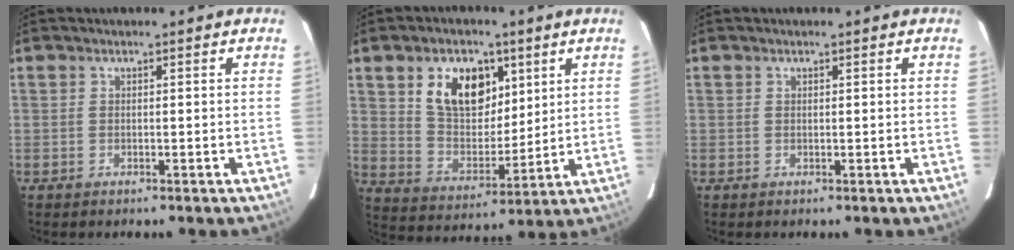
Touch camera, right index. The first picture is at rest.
{"total": 13.2, "force": [5.8, 8.2, 8.6], "torque": [-0.154, 0.012, 0.115]}
{"total": 0.0}